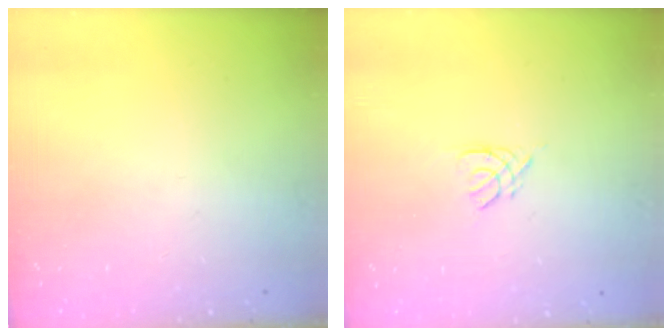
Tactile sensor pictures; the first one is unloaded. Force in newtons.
{"total": 2.7, "press": 2.7, "slide": 0.5}